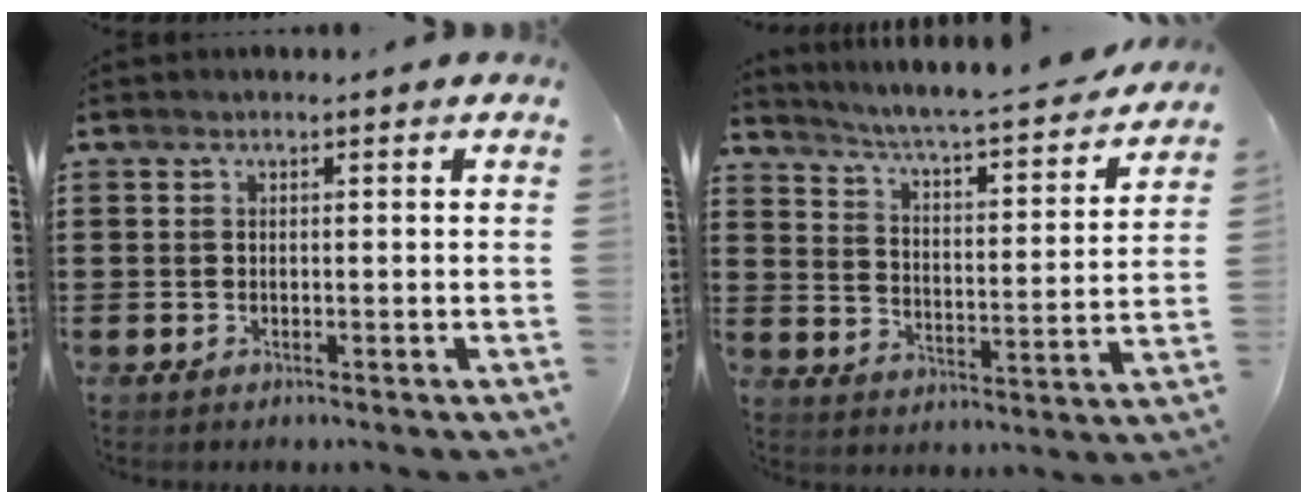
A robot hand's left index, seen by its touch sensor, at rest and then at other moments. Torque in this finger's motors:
{"motor_torque": [0.76, -0.12, 0.56, 0.15]}